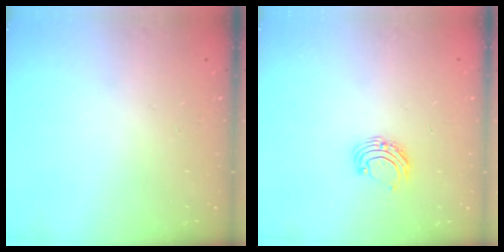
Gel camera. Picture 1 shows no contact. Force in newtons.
{"total": 7.3, "press": 7.3, "slide": 0.9}